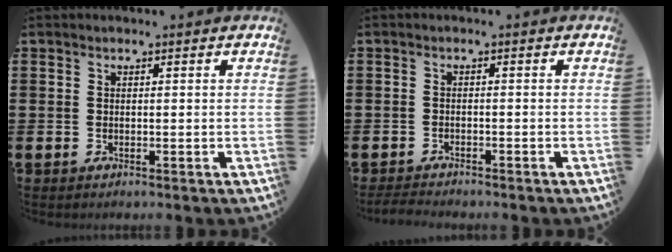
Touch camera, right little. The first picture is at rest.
{"total": 1.2, "force": [-1.1, 0.1, 0.2], "torque": [-0.006, 0.004, -0.023]}